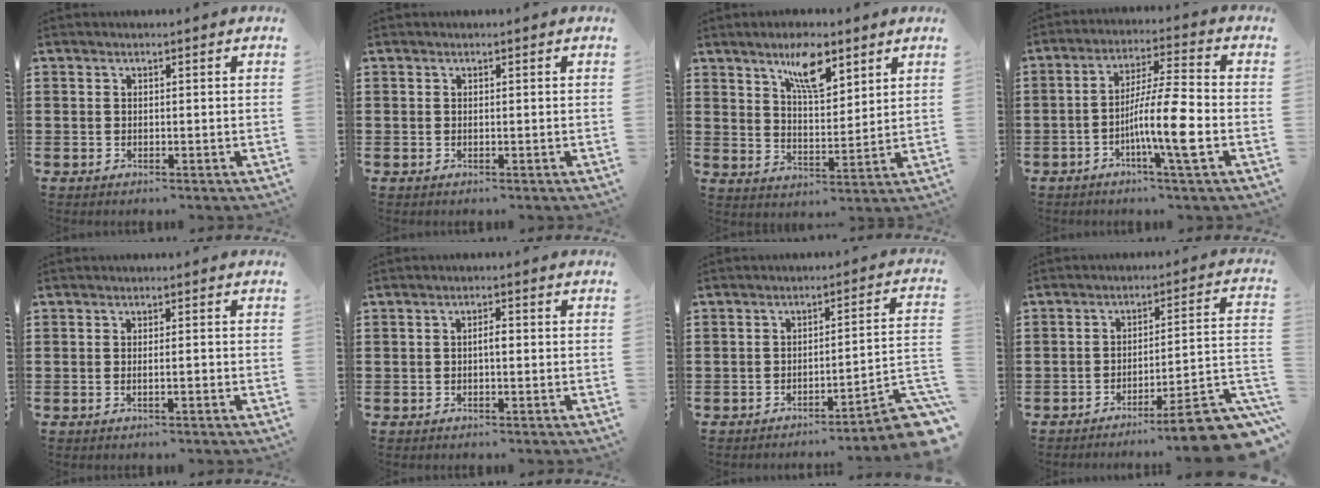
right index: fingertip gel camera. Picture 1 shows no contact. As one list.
[{"total": 0.0}, {"total": 8.0, "force": [5.3, 2.5, 5.5], "torque": [-0.096, -0.011, 0.088]}, {"total": 10.3, "force": [-2.9, 0.8, 9.8], "torque": [-0.182, -0.007, -0.056]}, {"total": 1.2, "force": [-0.4, 0.0, 1.2], "torque": [-0.020, -0.003, -0.007]}, {"total": 1.7, "force": [-0.2, 0.5, 1.6], "torque": [-0.031, 0.002, -0.005]}, {"total": 5.3, "force": [-3.8, 0.4, 3.8], "torque": [-0.055, -0.021, -0.075]}, {"total": 8.7, "force": [-6.4, 0.5, 5.9], "torque": [-0.089, -0.002, -0.120]}]